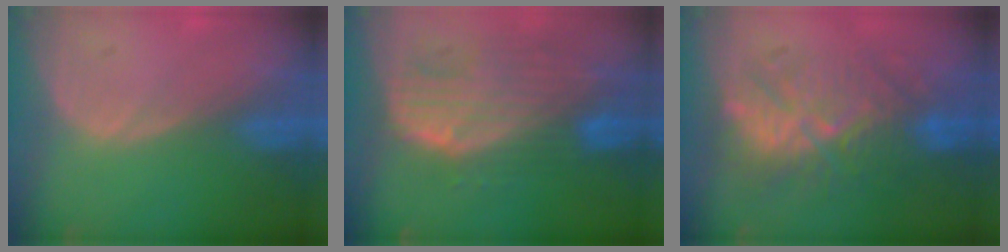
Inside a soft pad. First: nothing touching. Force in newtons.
{"total": 10.2, "press": 8.9, "slide": 5.1}
{"total": 9.6, "press": 9.5, "slide": 1.5}